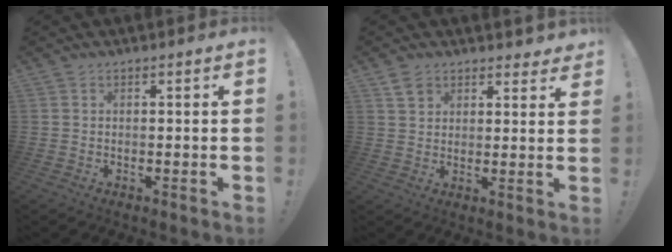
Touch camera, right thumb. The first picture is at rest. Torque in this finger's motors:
{"motor_torque": [0.48, 0.48, -0.27, 0.52, 0.00]}